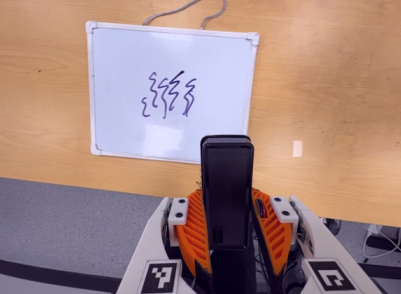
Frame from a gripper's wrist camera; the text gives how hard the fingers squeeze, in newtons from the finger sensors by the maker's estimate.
{"total": 5.0, "left": 3.6, "right": 6.5}